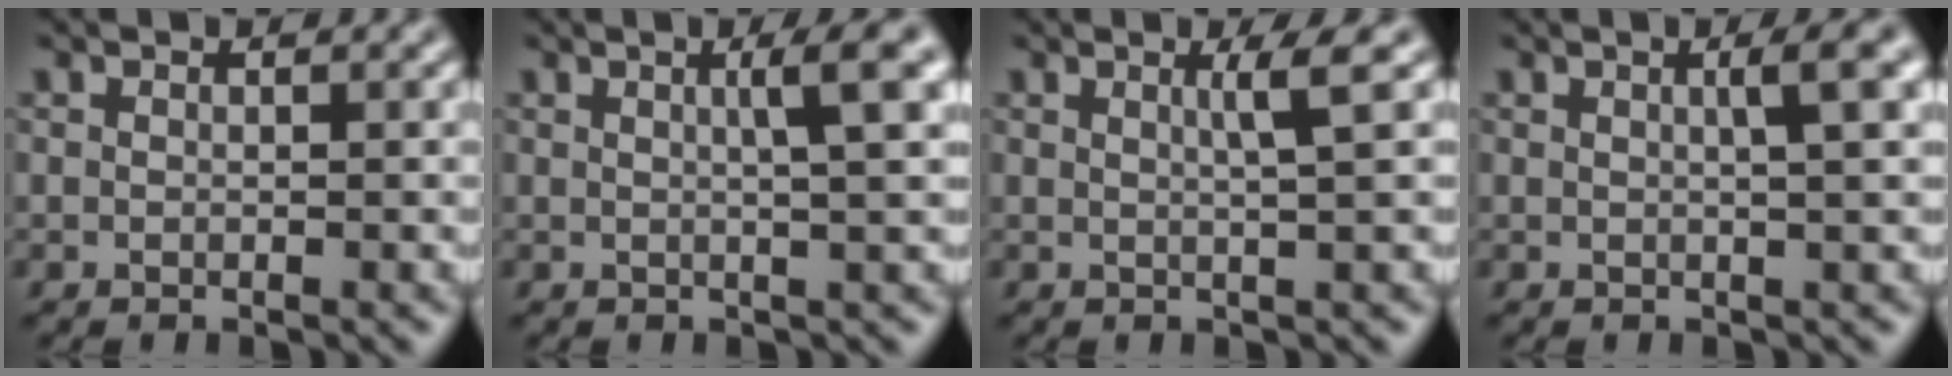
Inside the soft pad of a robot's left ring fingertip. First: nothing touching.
{"total": 3.7, "force": [1.1, 0.6, 3.5], "torque": [-0.041, 0.010, 0.013]}
{"total": 2.3, "force": [0.8, 0.3, 2.1], "torque": [-0.032, 0.004, 0.009]}
{"total": 3.1, "force": [0.8, 0.7, 2.9], "torque": [-0.031, 0.012, 0.008]}